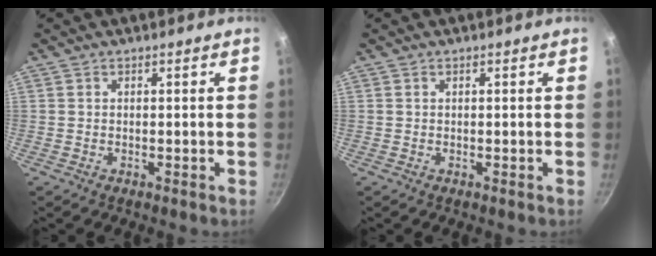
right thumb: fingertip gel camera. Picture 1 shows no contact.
{"total": 0.0}